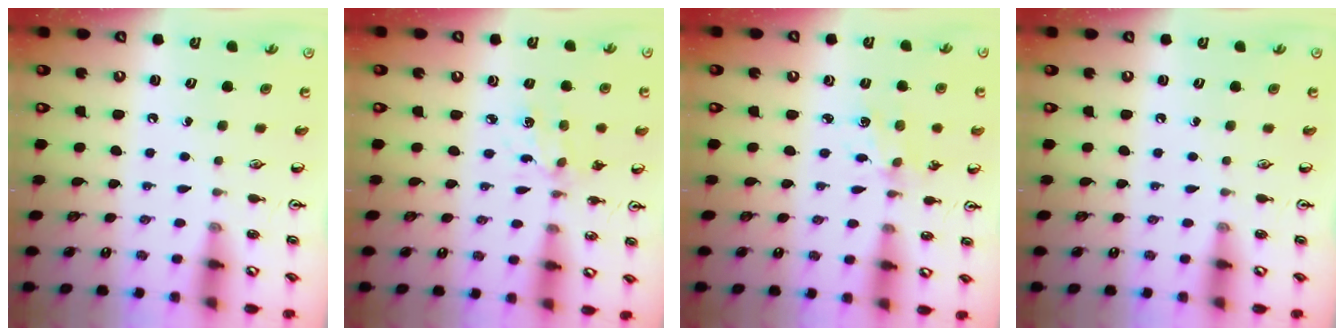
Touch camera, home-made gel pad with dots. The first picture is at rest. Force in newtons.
{"total": 2.5, "press": 2.4, "slide": 0.7}
{"total": 2.3, "press": 2.3, "slide": 0.4}
{"total": 0.0}